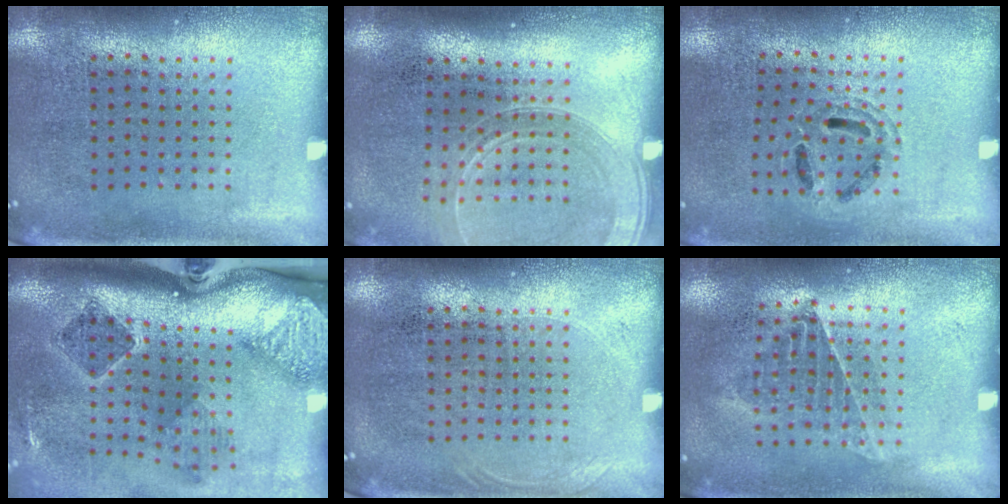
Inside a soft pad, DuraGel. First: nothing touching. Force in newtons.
{"total": 1.7, "press": 1.6, "slide": 0.6}
{"total": 0.9, "press": 0.9, "slide": 0.2}
{"total": 2.8, "press": 1.9, "slide": 2.1}
{"total": 0.7, "press": 0.6, "slide": 0.2}
{"total": 1.0, "press": 0.9, "slide": 0.3}